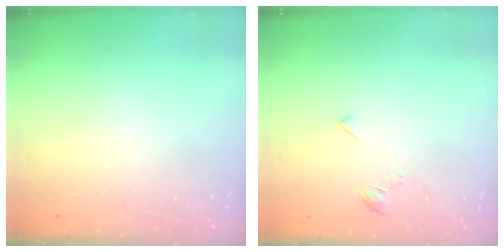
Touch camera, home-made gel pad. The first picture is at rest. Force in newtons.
{"total": 2.7, "press": 2.7, "slide": 0.5}